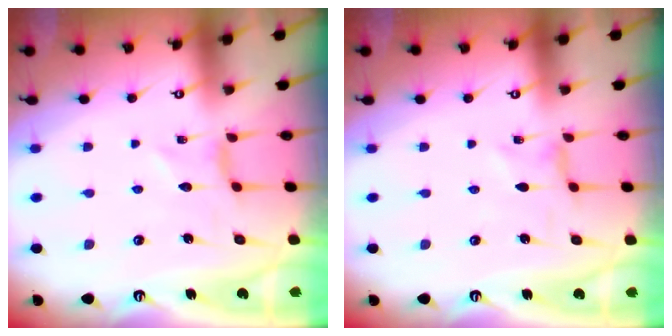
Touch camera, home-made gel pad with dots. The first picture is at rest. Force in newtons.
{"total": 0.0}